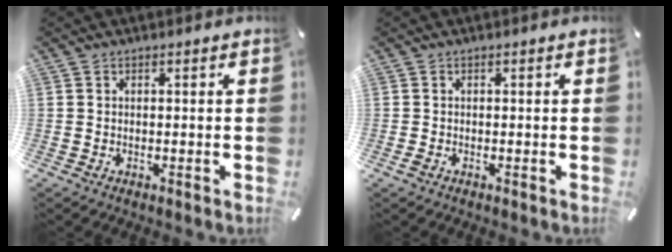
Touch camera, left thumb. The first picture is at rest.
{"total": 0.7, "force": [-0.3, 0.4, 0.4], "torque": [-0.006, 0.000, -0.006]}